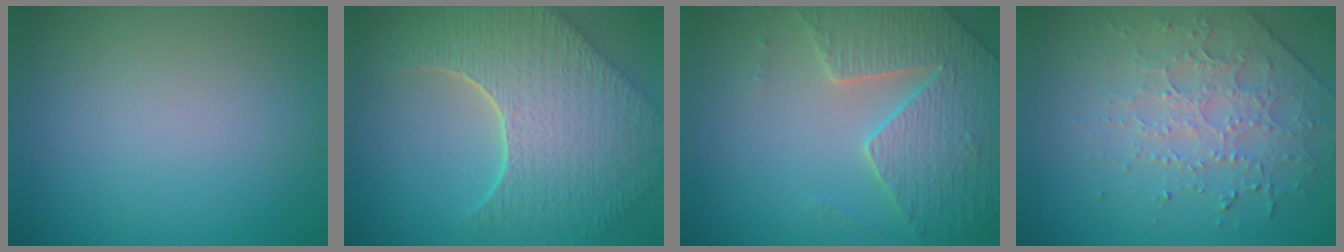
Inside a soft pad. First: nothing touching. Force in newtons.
{"total": 9.5, "press": 6.8, "slide": 6.7}
{"total": 4.8, "press": 4.6, "slide": 1.5}
{"total": 4.1, "press": 3.3, "slide": 2.4}